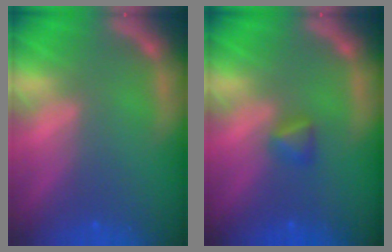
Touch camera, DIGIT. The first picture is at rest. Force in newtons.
{"total": 1.4}